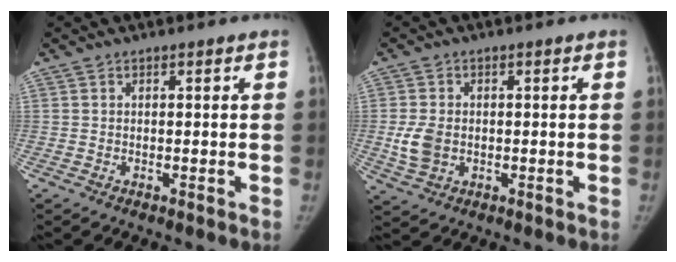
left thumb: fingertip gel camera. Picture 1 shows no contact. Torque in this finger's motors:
{"motor_torque": [-0.07, 0.08, 0.56, -0.43, 0.03]}